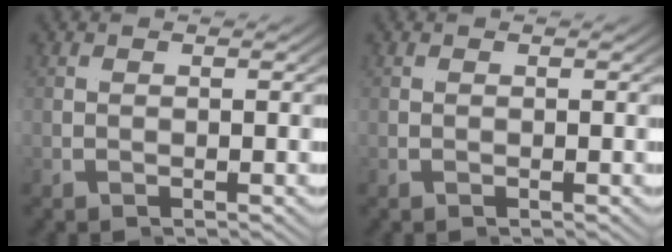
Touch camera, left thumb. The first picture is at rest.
{"total": 0.0}